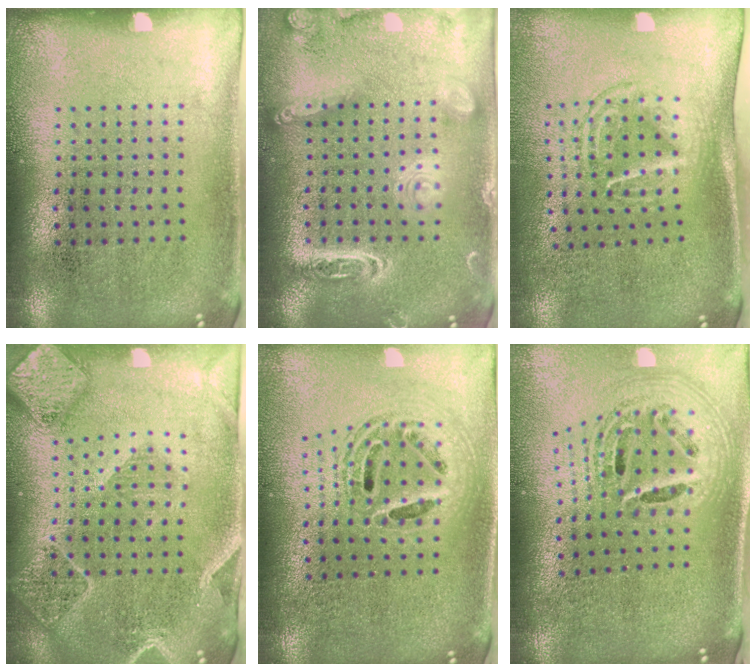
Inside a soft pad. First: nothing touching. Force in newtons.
{"total": 2.1, "press": 2.1, "slide": 0.1}
{"total": 1.6, "press": 1.2, "slide": 1.1}
{"total": 2.4, "press": 2.2, "slide": 0.9}
{"total": 1.9, "press": 1.5, "slide": 1.1}
{"total": 2.5, "press": 1.7, "slide": 1.9}